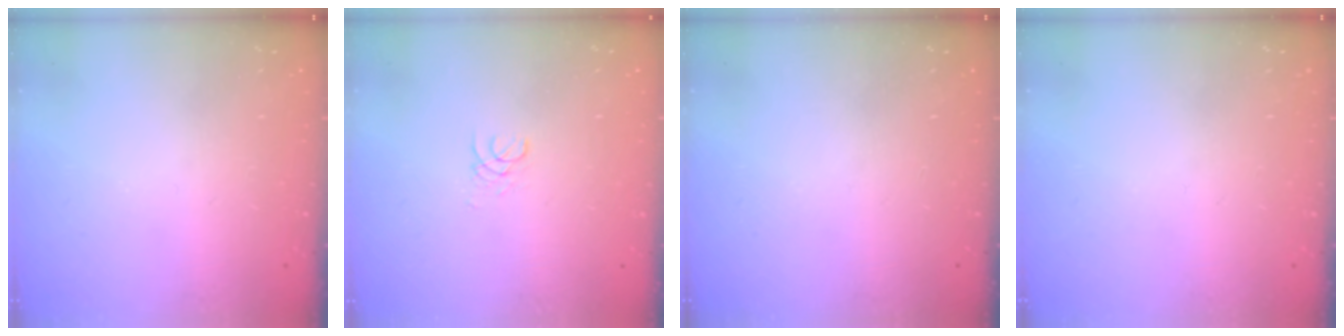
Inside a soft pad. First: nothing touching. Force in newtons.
{"total": 1.0, "press": 1.0, "slide": 0.1}
{"total": 0.0}
{"total": 0.0}